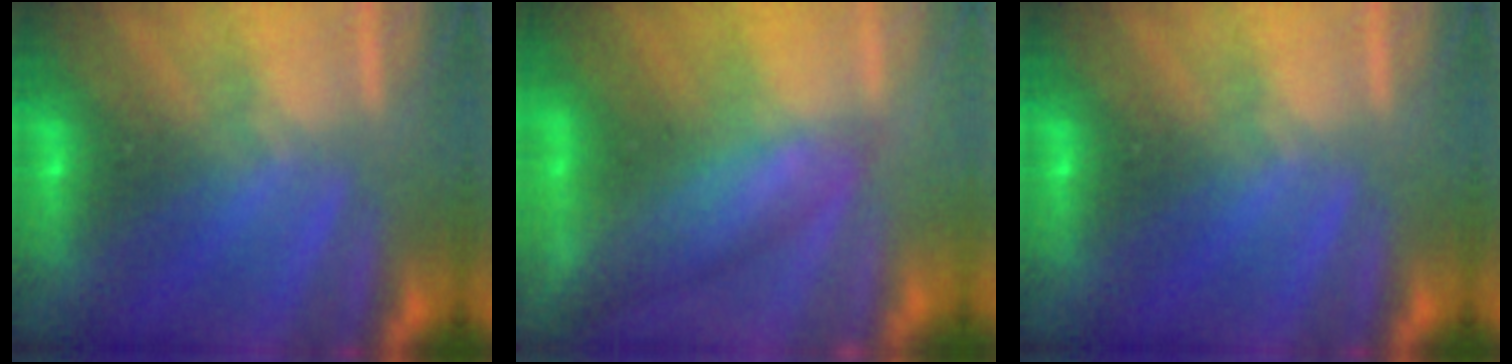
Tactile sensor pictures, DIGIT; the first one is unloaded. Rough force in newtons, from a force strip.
{"total": 3.8}
{"total": 0.0}